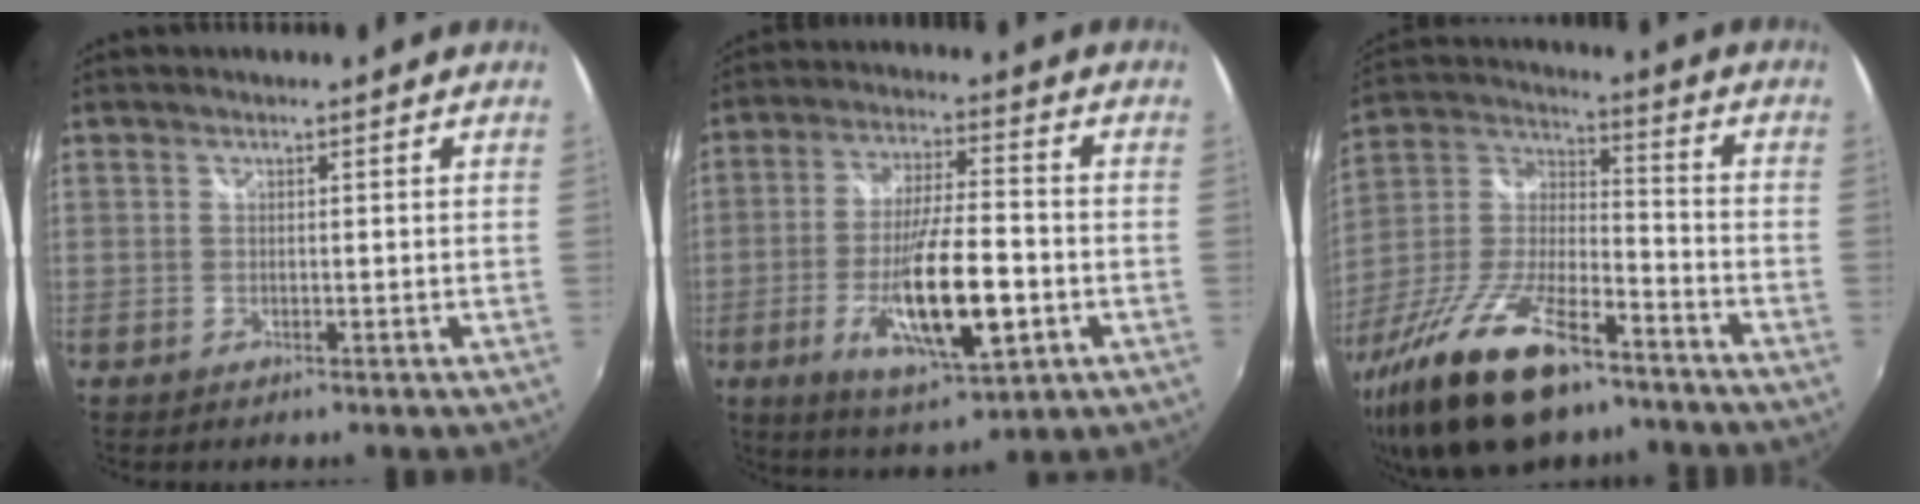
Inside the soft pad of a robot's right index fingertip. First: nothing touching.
{"total": 15.5, "force": [-4.9, 3.9, 14.2], "torque": [-0.273, -0.024, -0.078]}
{"total": 23.9, "force": [-15.1, 9.1, 16.0], "torque": [-0.328, -0.032, -0.261]}